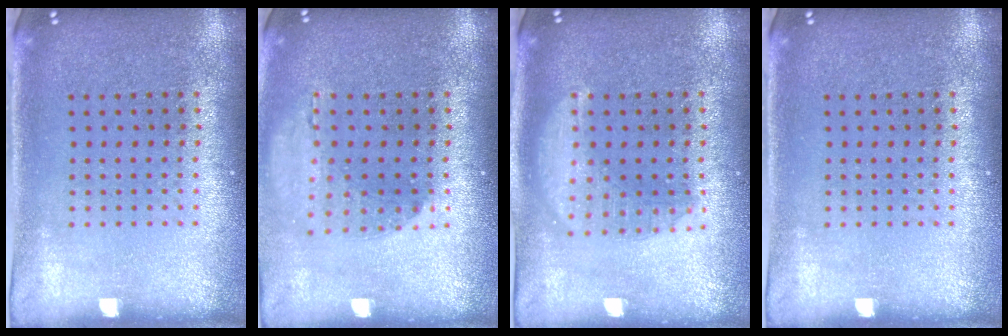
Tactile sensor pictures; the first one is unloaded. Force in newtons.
{"total": 1.2, "press": 1.2, "slide": 0.0}
{"total": 1.6, "press": 1.6, "slide": 0.2}
{"total": 0.0}